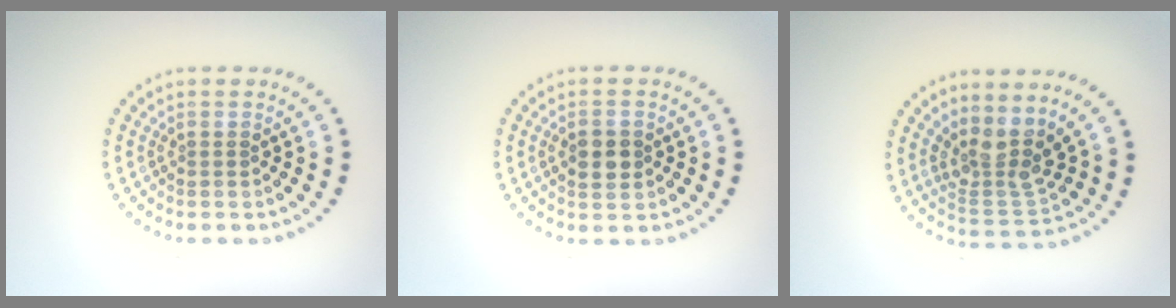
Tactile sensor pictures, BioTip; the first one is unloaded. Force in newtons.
{"total": 2.9, "press": 2.9, "slide": 0.1}
{"total": 3.7, "press": 2.8, "slide": 2.3}